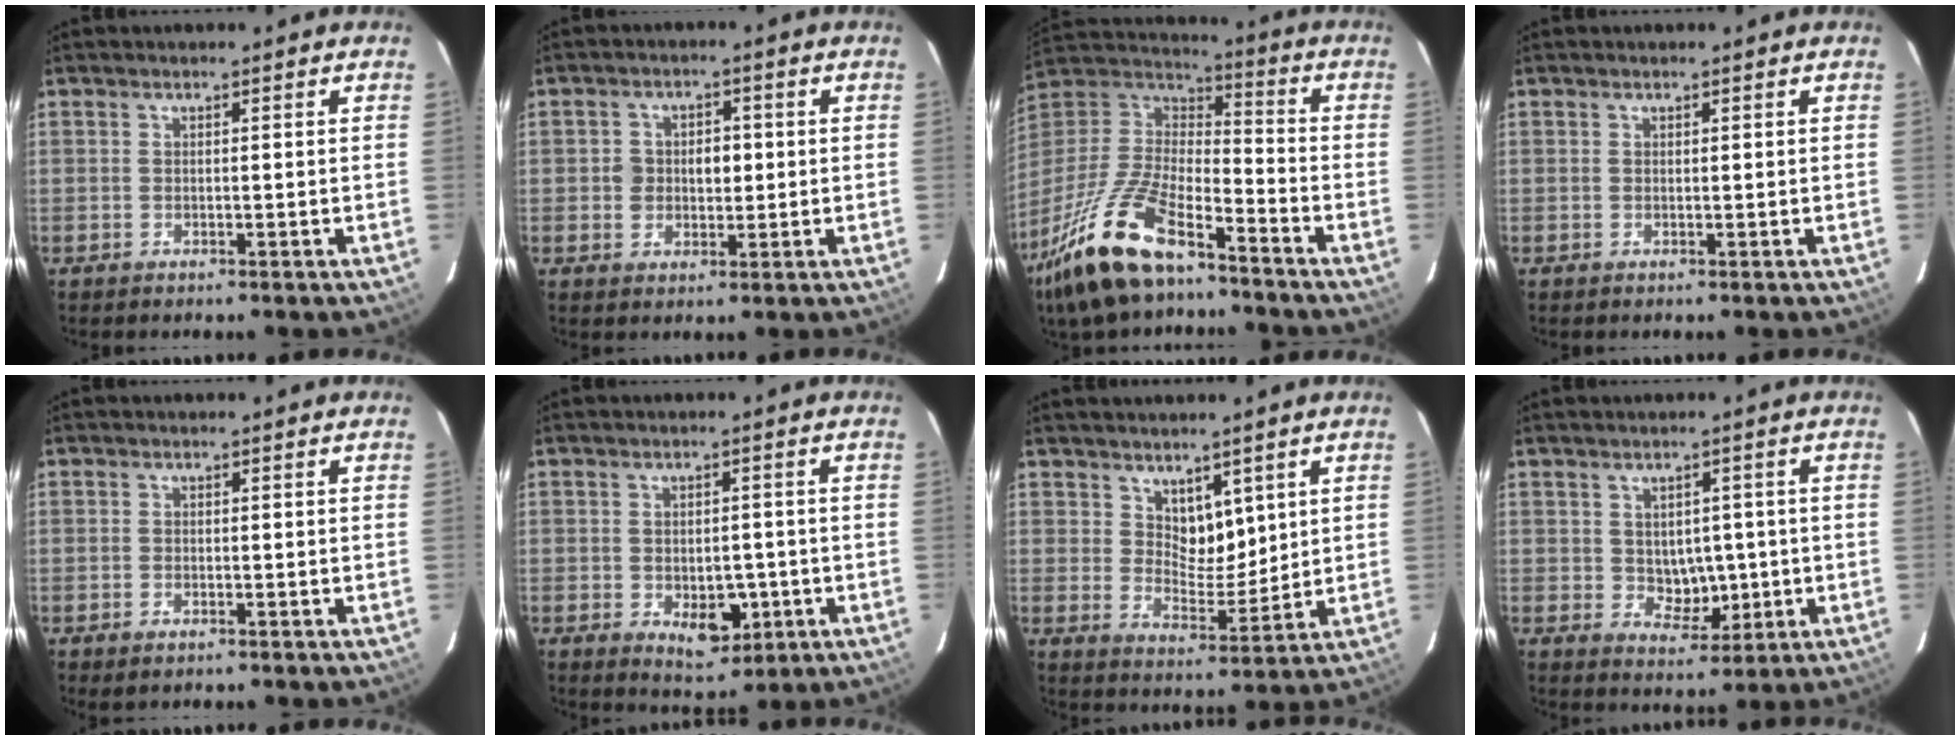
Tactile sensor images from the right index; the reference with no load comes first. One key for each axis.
{"total": 4.8, "fx": 0.2, "fy": 3.5, "fz": 3.3, "tx": -0.043, "ty": 0.015, "tz": 0.009}
{"total": 18.2, "fx": -12.5, "fy": 5.5, "fz": 12.1, "tx": -0.274, "ty": -0.014, "tz": -0.238}
{"total": 0.0}
{"total": 1.2, "fx": -0.7, "fy": 0.6, "fz": 0.8, "tx": -0.016, "ty": -0.001, "tz": -0.004}
{"total": 5.3, "fx": -1.9, "fy": 2.7, "fz": 4.1, "tx": -0.056, "ty": -0.002, "tz": -0.018}
{"total": 5.5, "fx": 3.1, "fy": 3.1, "fz": 3.3, "tx": -0.052, "ty": -0.007, "tz": 0.064}
{"total": 5.3, "fx": -0.1, "fy": 3.7, "fz": 3.7, "tx": -0.044, "ty": 0.001, "tz": 0.010}